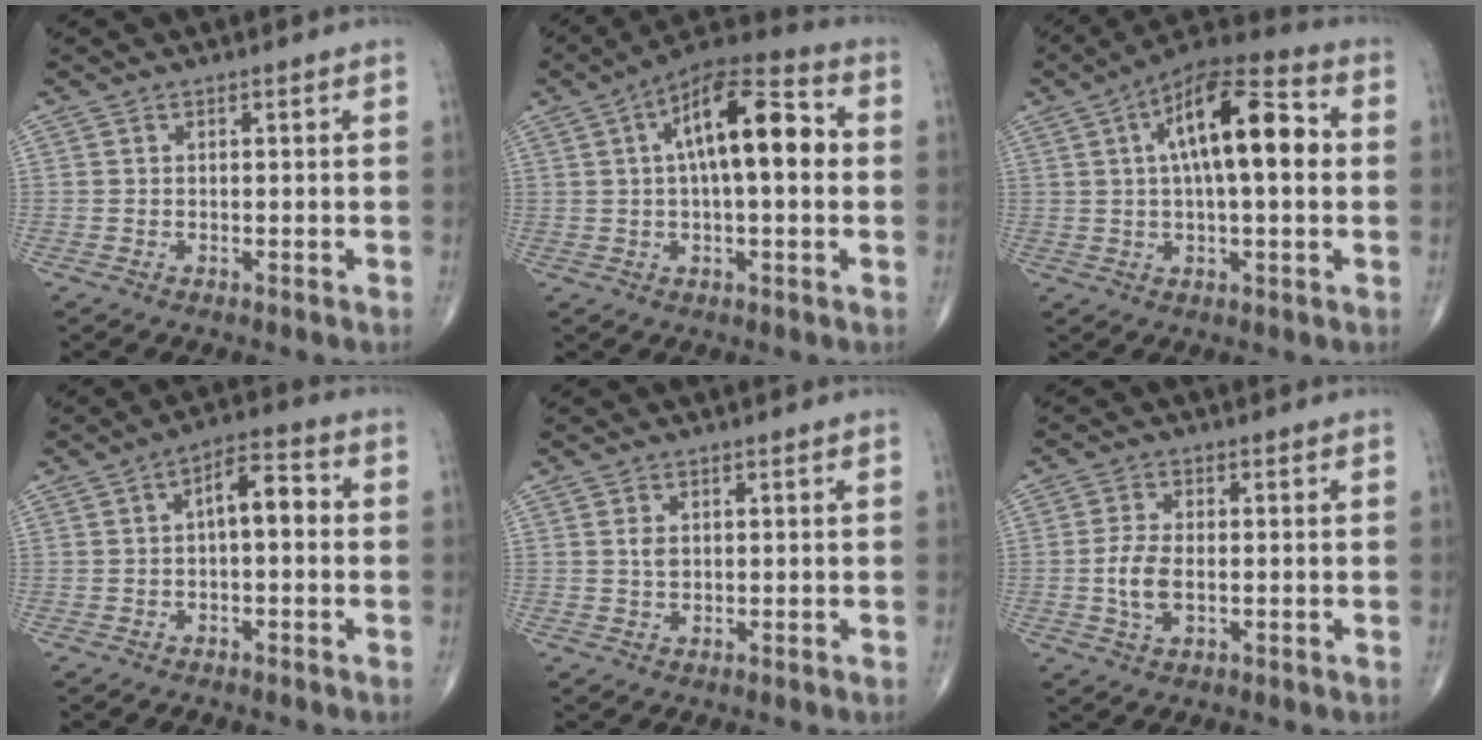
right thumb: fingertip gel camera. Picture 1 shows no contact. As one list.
[{"total": 16.6, "force": [2.8, 6.3, 15.1], "torque": [-0.233, 0.030, 0.034]}, {"total": 17.2, "force": [2.9, 6.4, 15.7], "torque": [-0.244, 0.028, 0.038]}, {"total": 7.1, "force": [0.4, 3.2, 6.3], "torque": [-0.086, 0.028, -0.003]}, {"total": 1.8, "force": [0.5, 1.1, 1.2], "torque": [-0.020, -0.003, 0.011]}, {"total": 5.5, "force": [-0.6, 2.9, 4.6], "torque": [-0.096, -0.002, -0.014]}]